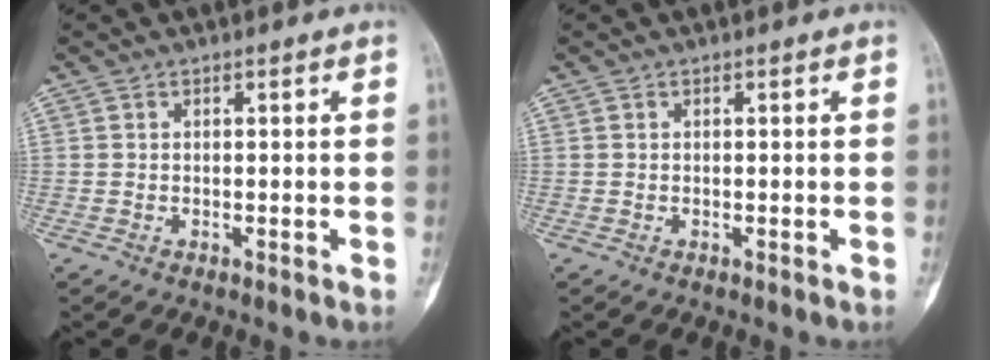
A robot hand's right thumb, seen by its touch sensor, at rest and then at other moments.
{"total": 0.0}